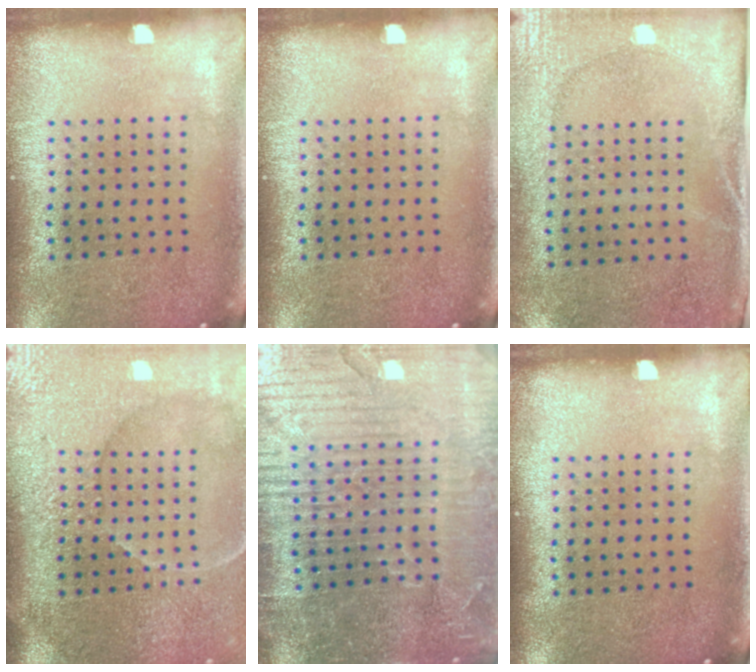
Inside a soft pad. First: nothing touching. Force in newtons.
{"total": 0.0}
{"total": 2.7, "press": 2.2, "slide": 1.5}
{"total": 4.3, "press": 3.9, "slide": 1.9}
{"total": 5.2, "press": 4.8, "slide": 2.2}
{"total": 0.0}